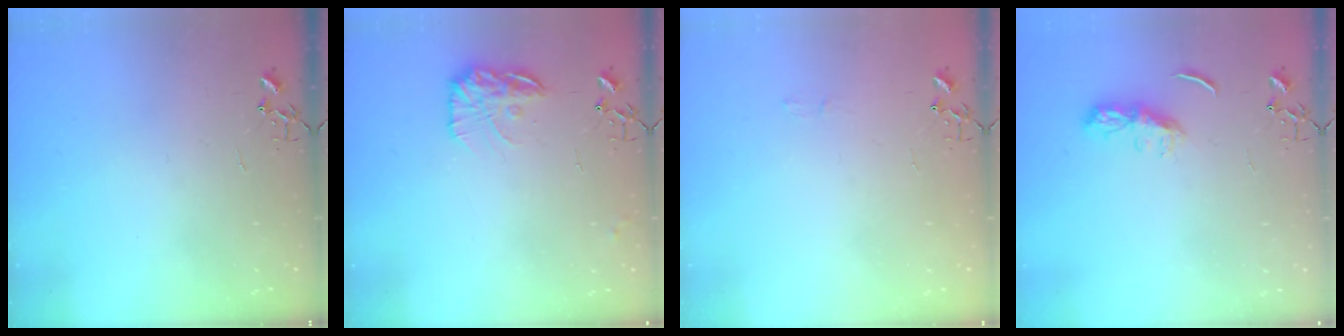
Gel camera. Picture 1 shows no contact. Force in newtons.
{"total": 13.3, "press": 13.3, "slide": 0.8}
{"total": 3.9, "press": 3.9, "slide": 0.5}
{"total": 6.5, "press": 6.4, "slide": 0.6}